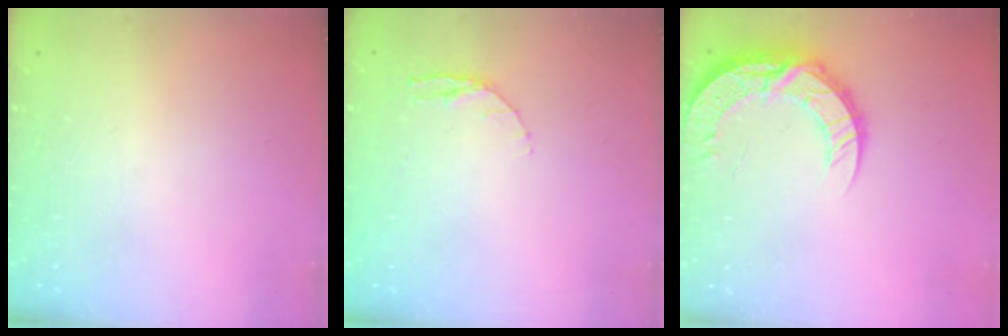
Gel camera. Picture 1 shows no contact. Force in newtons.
{"total": 4.9, "press": 4.8, "slide": 0.5}
{"total": 13.0, "press": 12.9, "slide": 1.0}